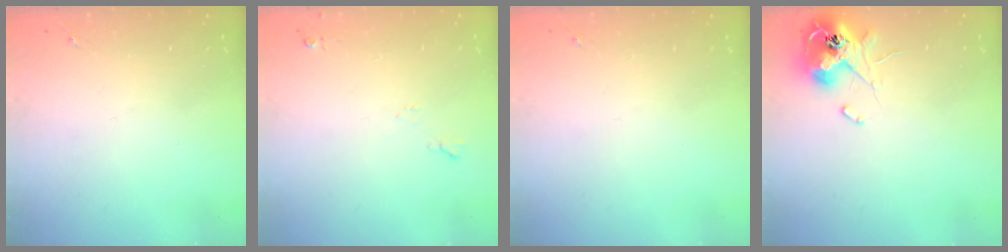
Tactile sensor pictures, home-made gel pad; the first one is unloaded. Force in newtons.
{"total": 4.9, "press": 4.8, "slide": 0.9}
{"total": 0.0}
{"total": 12.4, "press": 12.4, "slide": 1.0}